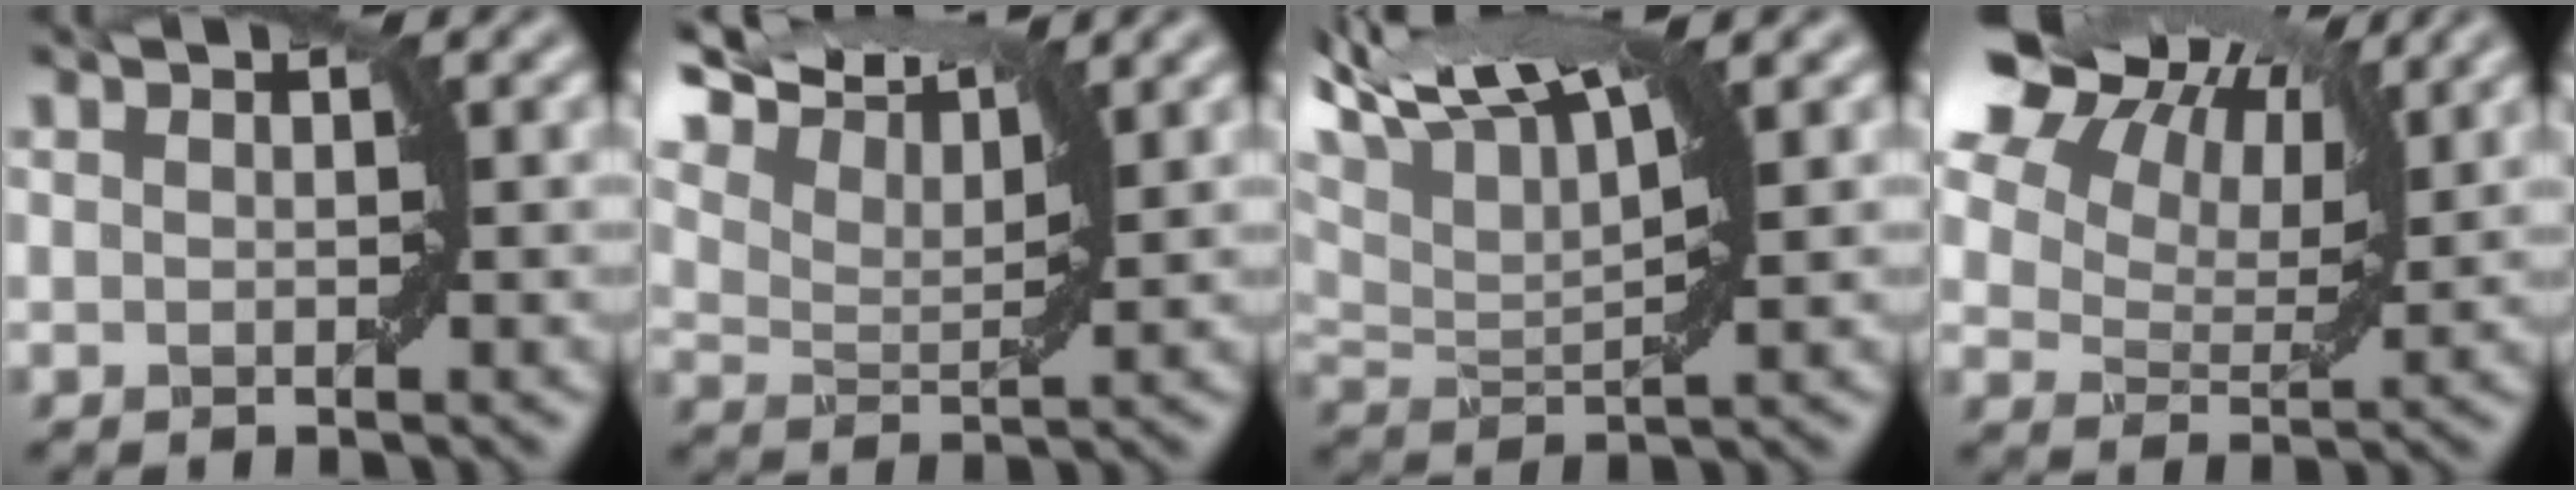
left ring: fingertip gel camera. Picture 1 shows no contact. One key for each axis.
{"total": 8.9, "fx": 7.7, "fy": 2.1, "fz": 4.0, "tx": -0.101, "ty": 0.031, "tz": 0.112}
{"total": 9.1, "fx": 5.4, "fy": 3.1, "fz": 6.7, "tx": -0.124, "ty": 0.027, "tz": 0.094}
{"total": 13.9, "fx": 8.0, "fy": 8.0, "fz": 8.0, "tx": -0.176, "ty": 0.054, "tz": 0.124}